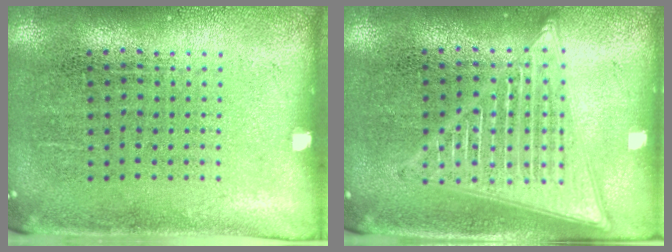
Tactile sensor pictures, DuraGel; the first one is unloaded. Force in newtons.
{"total": 3.1, "press": 3.1, "slide": 0.3}